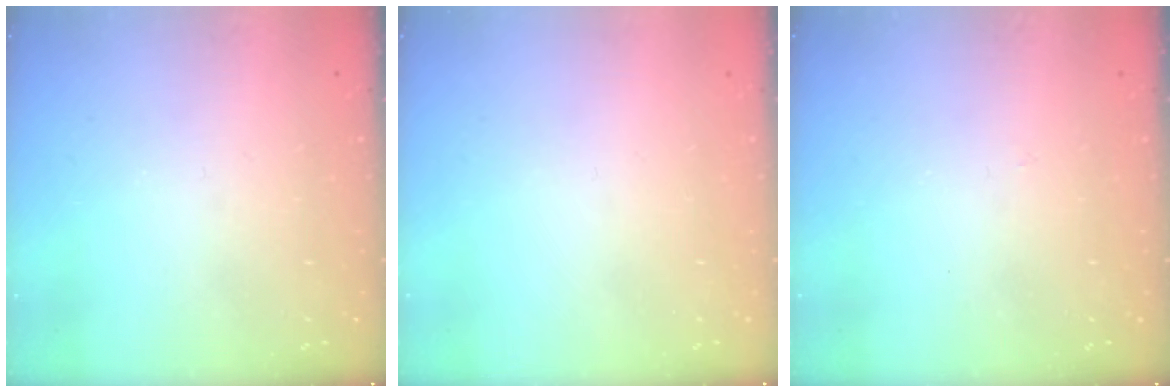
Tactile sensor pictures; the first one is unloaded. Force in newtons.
{"total": 1.5, "press": 1.5, "slide": 0.1}
{"total": 2.7, "press": 2.7, "slide": 0.5}